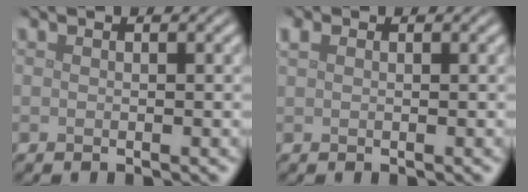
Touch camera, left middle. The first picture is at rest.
{"total": 0.9, "force": [0.6, 0.6, 0.5], "torque": [-0.009, 0.004, 0.010]}